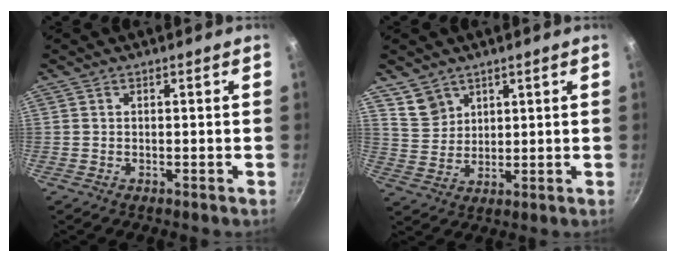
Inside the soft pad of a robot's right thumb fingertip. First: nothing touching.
{"total": 5.4, "force": [3.8, 3.8, 1.2], "torque": [0.001, -0.007, 0.082]}